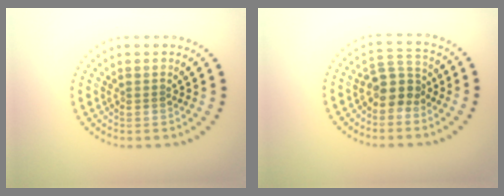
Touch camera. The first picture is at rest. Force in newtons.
{"total": 2.8, "press": 2.6, "slide": 1.2}